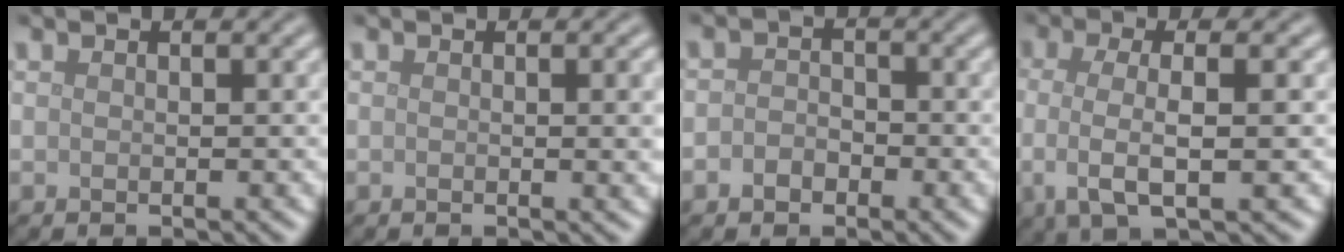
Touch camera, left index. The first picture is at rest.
{"total": 2.9, "force": [0.1, 0.9, 2.8], "torque": [-0.029, 0.001, -0.001]}
{"total": 1.9, "force": [-0.8, 1.5, 0.8], "torque": [-0.011, 0.001, -0.021]}
{"total": 5.0, "force": [-0.6, 1.6, 4.7], "torque": [-0.085, -0.005, -0.014]}